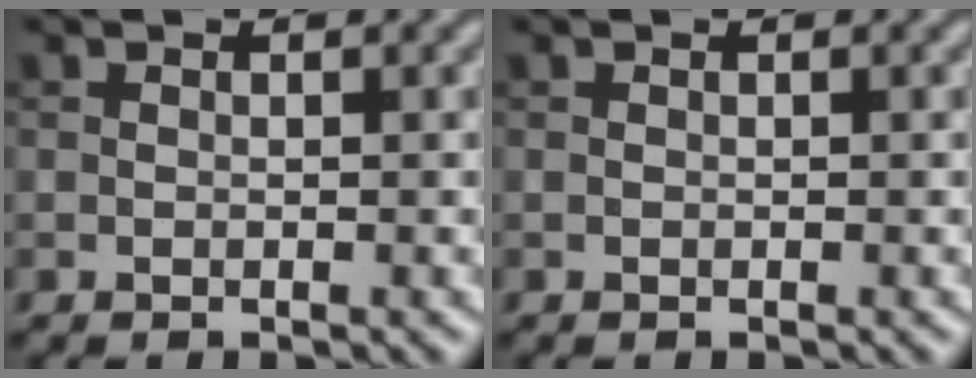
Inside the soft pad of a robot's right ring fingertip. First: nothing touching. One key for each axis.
{"total": 0.0}